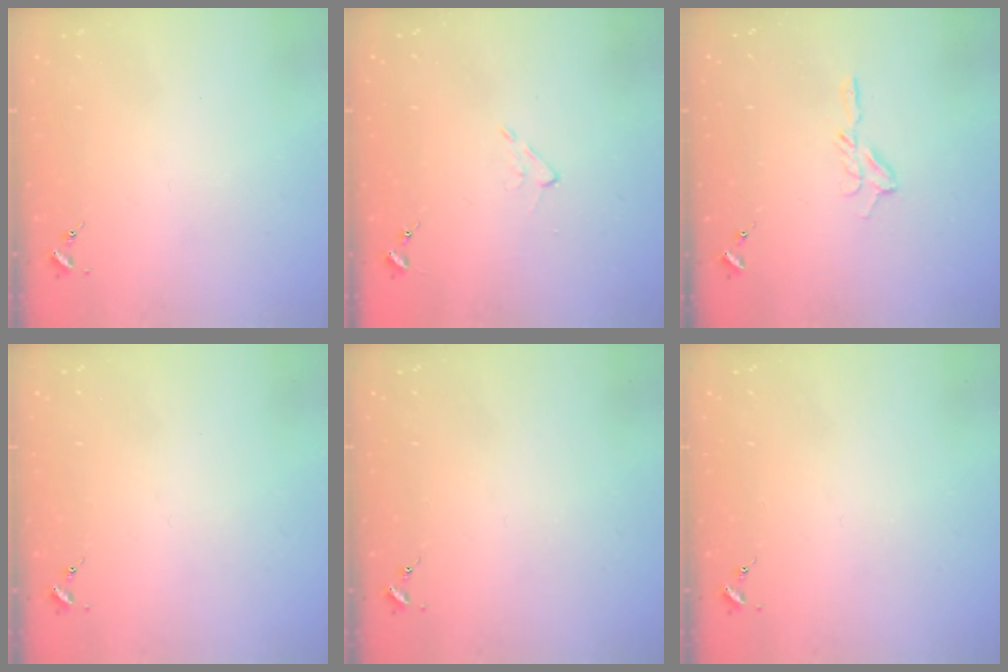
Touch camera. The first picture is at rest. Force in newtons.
{"total": 4.3, "press": 4.3, "slide": 0.7}
{"total": 6.9, "press": 6.9, "slide": 0.7}
{"total": 0.0}
{"total": 0.0}
{"total": 0.0}